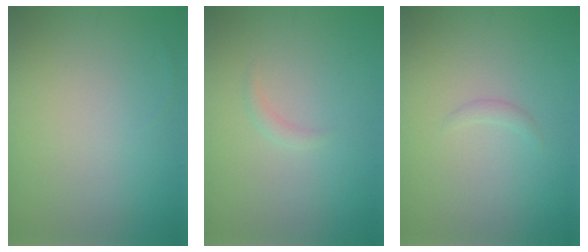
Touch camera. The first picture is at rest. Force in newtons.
{"total": 0.8, "press": 0.8, "slide": 0.1}
{"total": 0.7, "press": 0.7, "slide": 0.1}